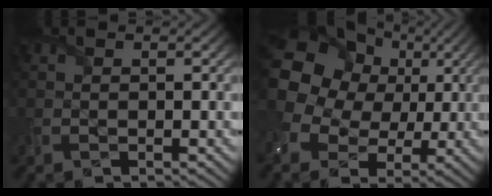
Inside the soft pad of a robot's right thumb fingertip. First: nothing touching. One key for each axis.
{"total": 17.0, "fx": 4.5, "fy": 13.9, "fz": 8.6, "tx": -0.236, "ty": 0.021, "tz": 0.079}